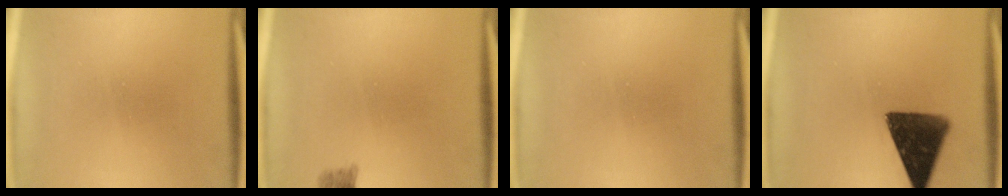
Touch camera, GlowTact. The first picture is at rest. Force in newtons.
{"total": 2.0}
{"total": 0.0}
{"total": 12.6}